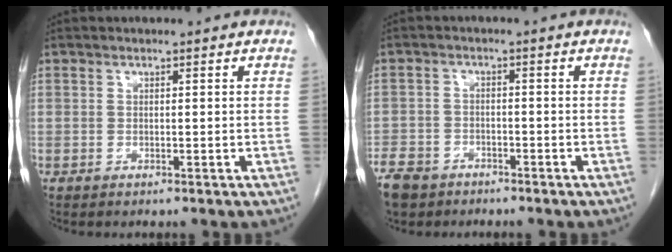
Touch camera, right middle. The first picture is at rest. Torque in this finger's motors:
{"motor_torque": [0.98, -0.98, 0.14, 0.03]}